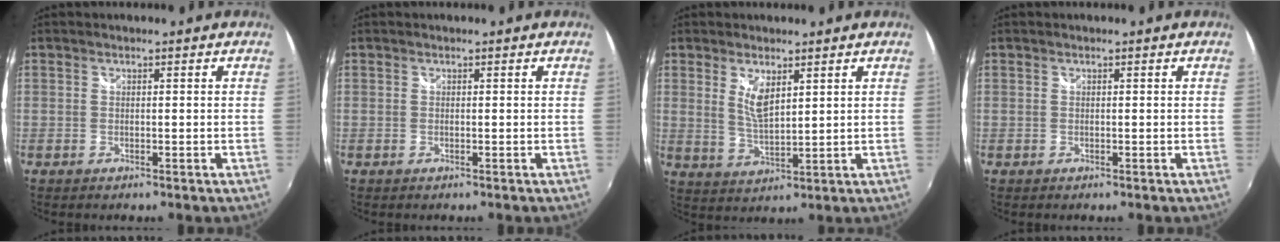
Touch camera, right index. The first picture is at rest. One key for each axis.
{"total": 0.0}
{"total": 5.2, "fx": 2.4, "fy": 1.8, "fz": 4.2, "tx": -0.075, "ty": -0.009, "tz": 0.046}
{"total": 0.0}